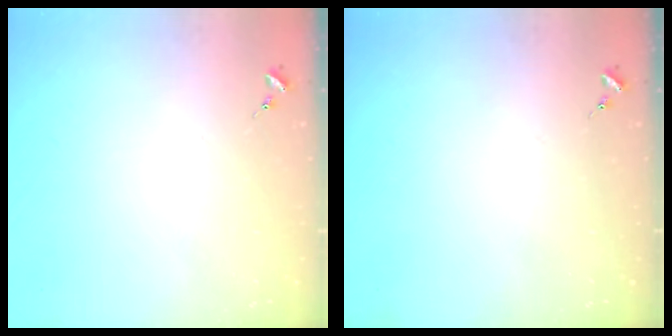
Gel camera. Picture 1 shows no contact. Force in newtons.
{"total": 0.0}